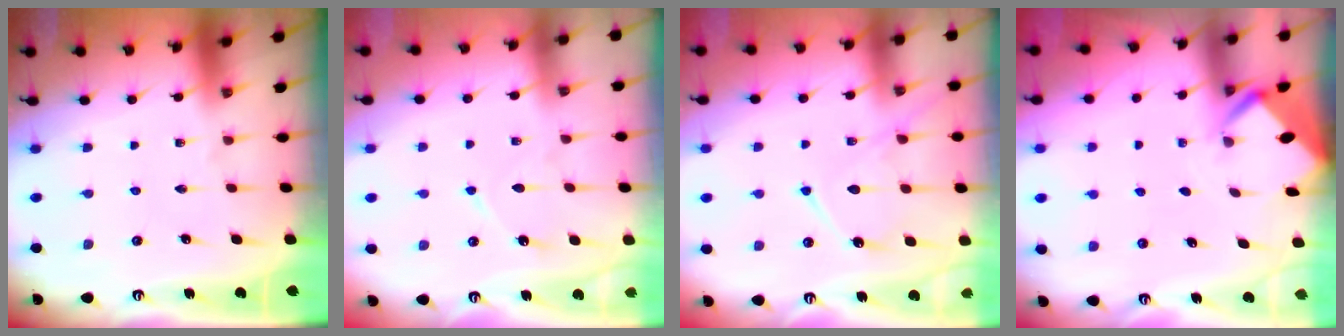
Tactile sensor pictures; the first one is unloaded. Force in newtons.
{"total": 5.9, "press": 5.9, "slide": 0.7}
{"total": 11.4, "press": 11.3, "slide": 1.2}
{"total": 2.9, "press": 2.9, "slide": 0.3}